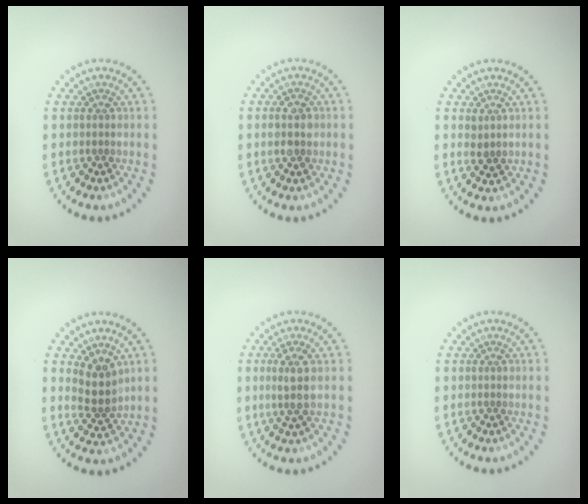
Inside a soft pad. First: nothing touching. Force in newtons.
{"total": 2.5, "press": 2.5, "slide": 0.1}
{"total": 1.1, "press": 1.0, "slide": 0.5}
{"total": 2.7, "press": 2.2, "slide": 1.5}
{"total": 2.3, "press": 1.9, "slide": 1.2}
{"total": 0.0}